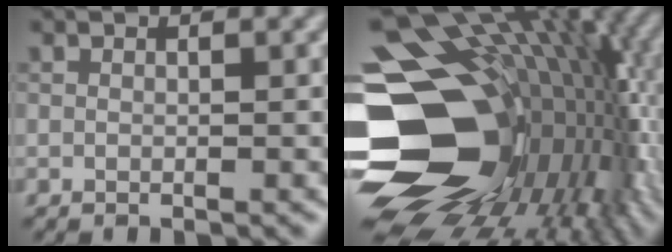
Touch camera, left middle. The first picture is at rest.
{"total": 20.0, "force": [-1.9, 14.9, 13.2], "torque": [-0.242, -0.017, -0.008]}